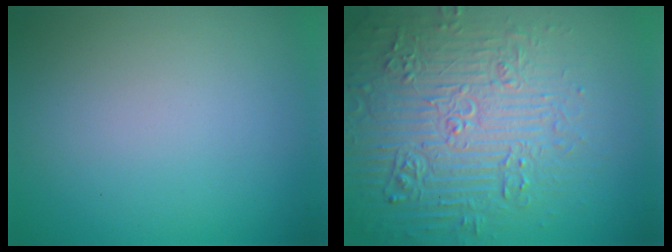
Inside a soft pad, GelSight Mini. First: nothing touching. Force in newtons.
{"total": 8.1, "press": 7.8, "slide": 1.9}